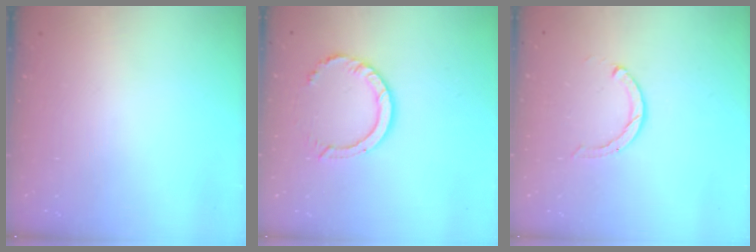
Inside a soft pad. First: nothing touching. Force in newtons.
{"total": 8.3, "press": 8.2, "slide": 0.6}
{"total": 2.3, "press": 2.3, "slide": 0.4}